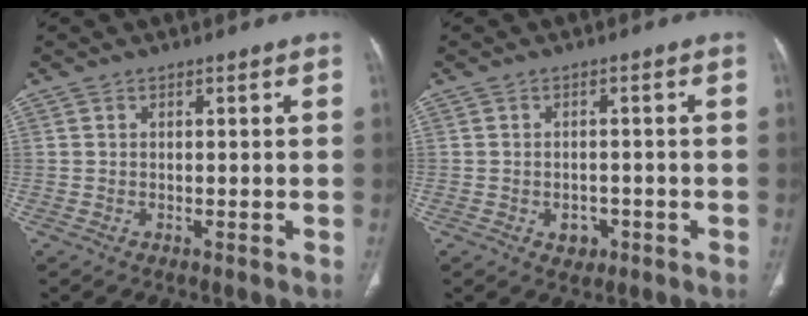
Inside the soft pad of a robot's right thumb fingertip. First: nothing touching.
{"total": 2.9, "force": [-1.2, 2.2, 1.4], "torque": [-0.007, 0.007, -0.010]}